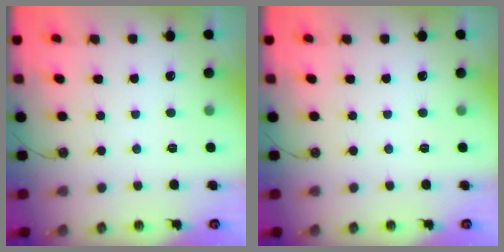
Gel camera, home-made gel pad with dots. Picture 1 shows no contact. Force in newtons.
{"total": 0.0}